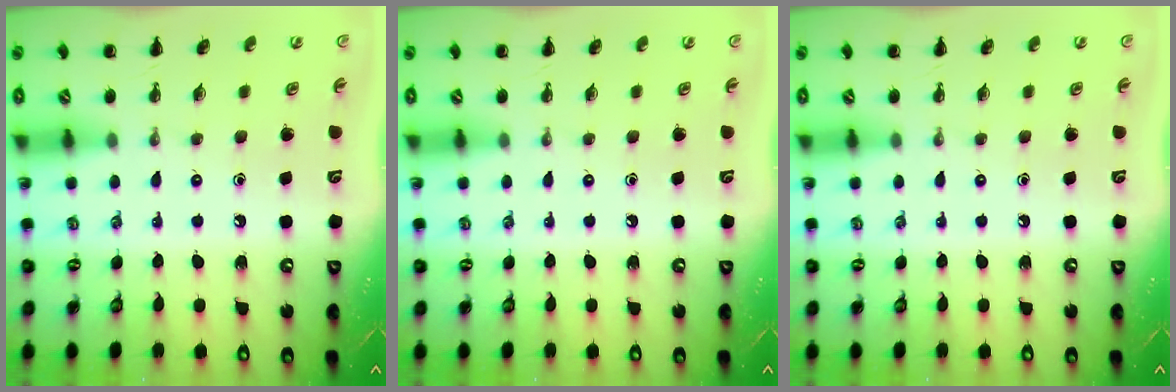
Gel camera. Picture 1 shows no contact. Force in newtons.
{"total": 0.0}
{"total": 0.0}